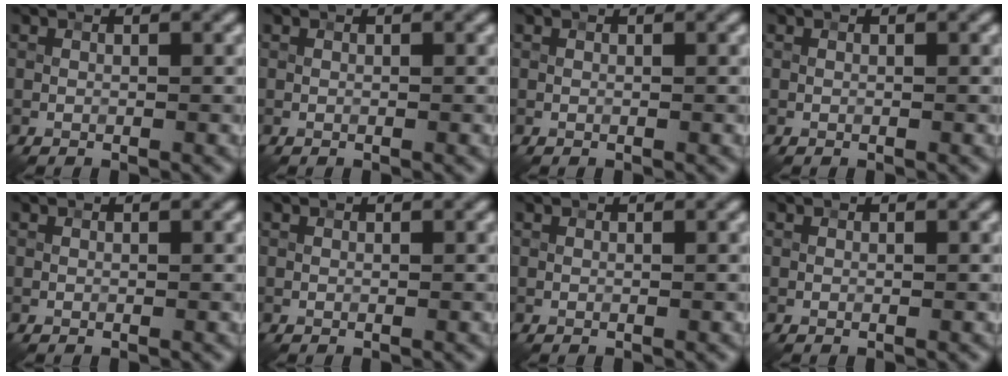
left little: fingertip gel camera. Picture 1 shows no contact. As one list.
[{"total": 0.0}, {"total": 0.0}, {"total": 0.0}, {"total": 0.0}, {"total": 0.0}, {"total": 0.0}, {"total": 0.0}]